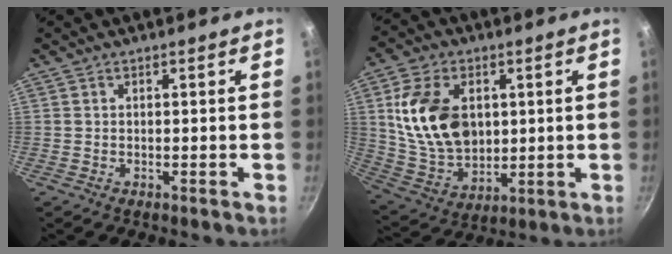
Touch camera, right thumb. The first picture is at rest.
{"total": 17.1, "force": [3.2, 11.9, 11.9], "torque": [-0.199, -0.013, 0.073]}